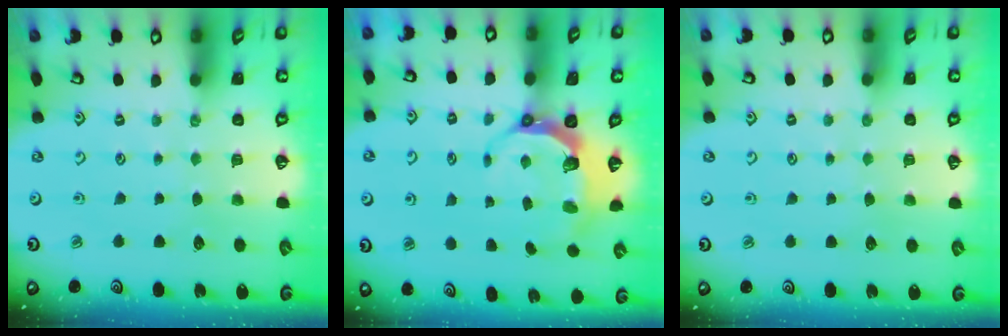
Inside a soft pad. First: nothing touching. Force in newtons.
{"total": 6.9, "press": 5.5, "slide": 4.2}
{"total": 0.8, "press": 0.8, "slide": 0.1}